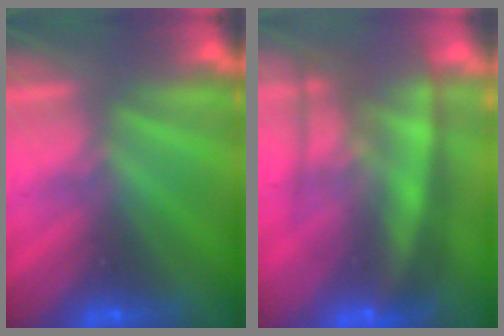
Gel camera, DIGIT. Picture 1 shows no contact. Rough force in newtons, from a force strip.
{"total": 5.5}